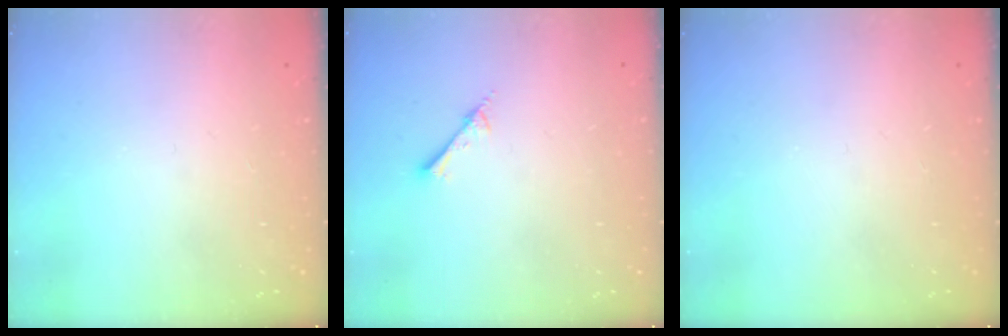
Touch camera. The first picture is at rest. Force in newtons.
{"total": 2.6, "press": 2.6, "slide": 0.3}
{"total": 0.0}